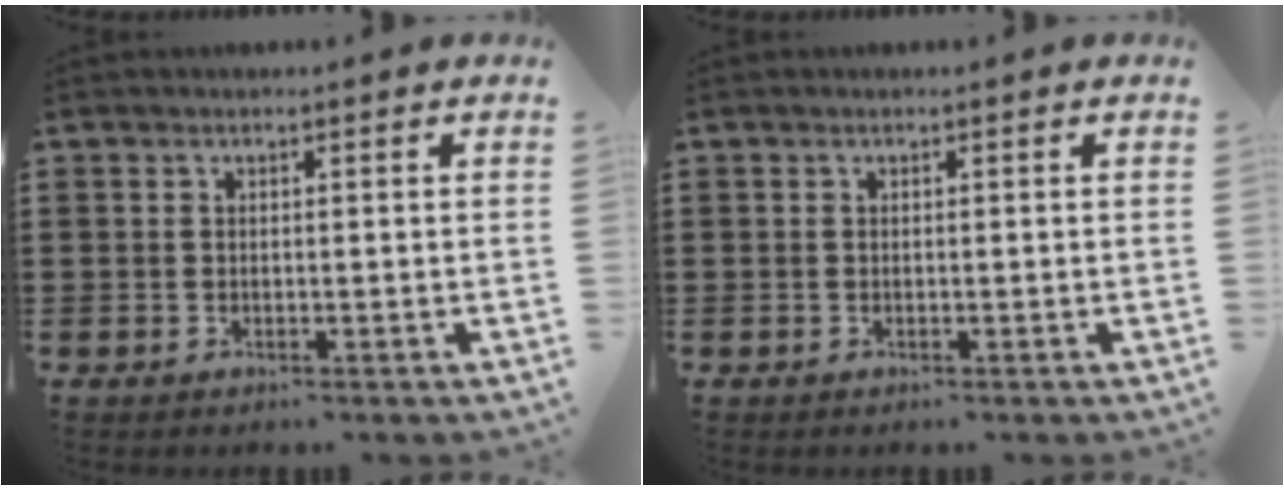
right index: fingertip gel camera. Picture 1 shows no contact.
{"total": 0.0}